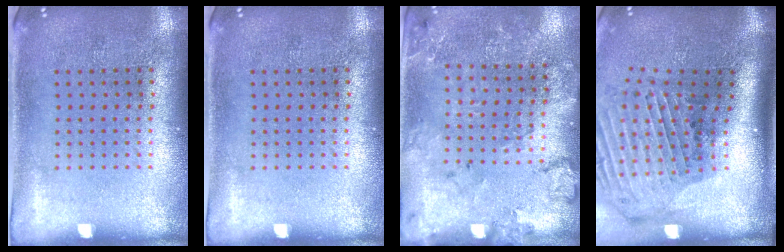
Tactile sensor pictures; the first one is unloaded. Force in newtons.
{"total": 0.0}
{"total": 1.8, "press": 1.7, "slide": 0.6}
{"total": 3.0, "press": 2.2, "slide": 2.0}